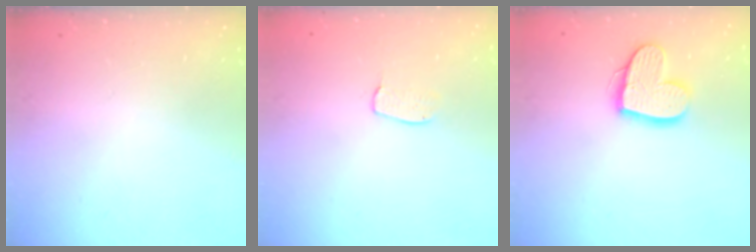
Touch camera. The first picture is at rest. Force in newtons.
{"total": 5.8, "press": 5.8, "slide": 0.2}
{"total": 13.4, "press": 13.4, "slide": 0.8}